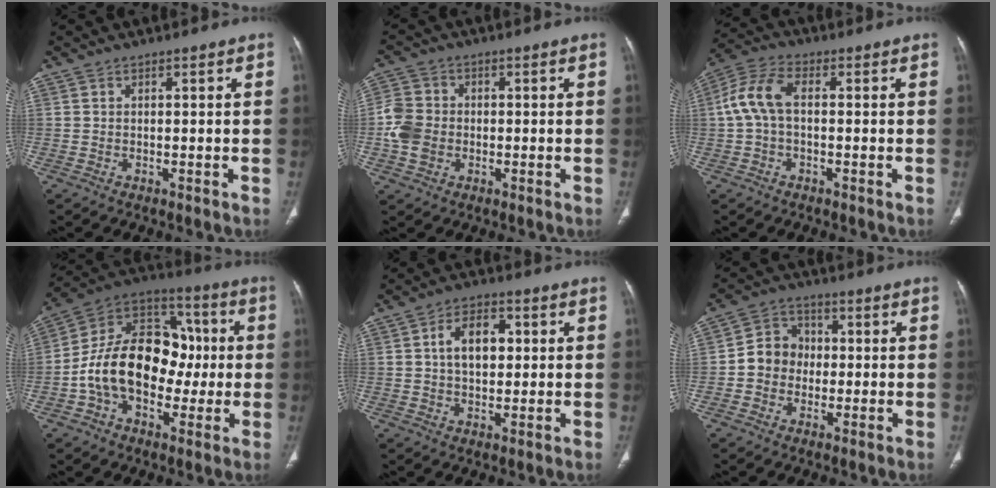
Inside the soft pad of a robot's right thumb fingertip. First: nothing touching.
{"total": 6.7, "force": [-1.2, 5.6, 3.5], "torque": [-0.066, 0.010, -0.026]}
{"total": 7.6, "force": [0.2, 4.2, 6.3], "torque": [-0.139, 0.025, -0.001]}
{"total": 20.2, "force": [-1.9, 14.2, 14.3], "torque": [-0.216, 0.049, -0.032]}
{"total": 7.8, "force": [1.3, 5.0, 5.9], "torque": [-0.081, 0.009, 0.017]}
{"total": 7.2, "force": [-0.7, 6.4, 3.1], "torque": [-0.027, 0.024, -0.025]}